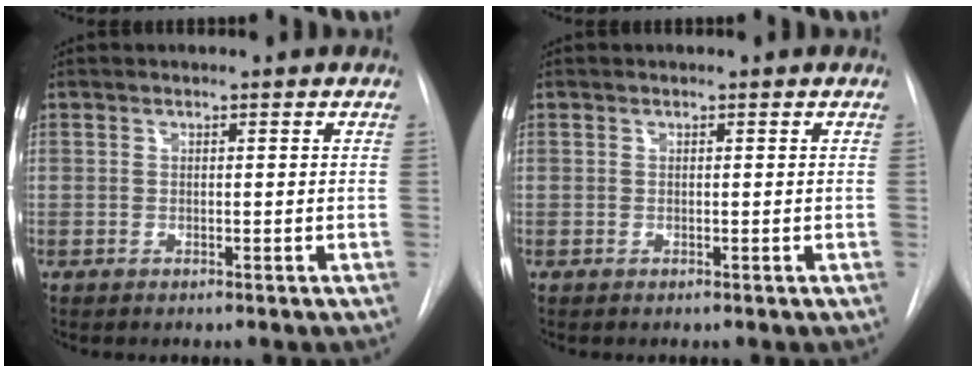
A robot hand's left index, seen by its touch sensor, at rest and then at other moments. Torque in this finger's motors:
{"motor_torque": [-0.09, 0.08, 0.01, 0.00]}